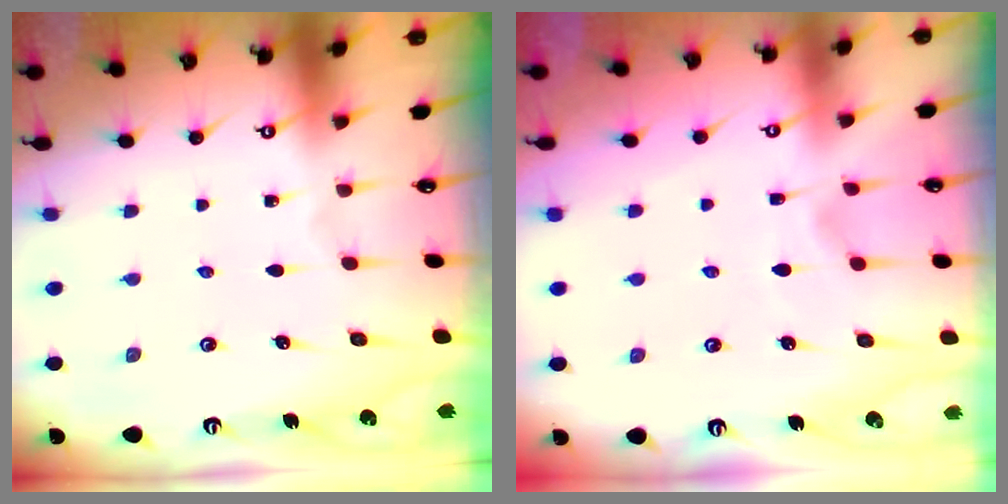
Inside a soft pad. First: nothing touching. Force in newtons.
{"total": 2.8, "press": 2.6, "slide": 1.2}